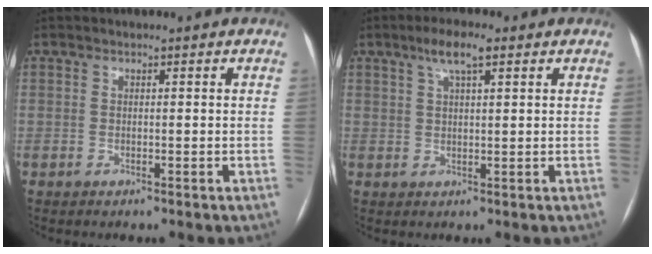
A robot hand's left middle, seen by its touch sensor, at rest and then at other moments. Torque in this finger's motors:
{"motor_torque": [0.53, -0.48, 0.03, 0.09]}